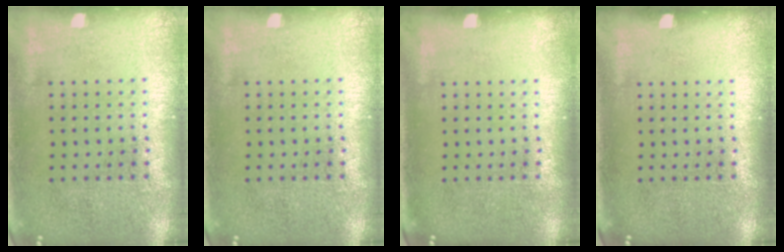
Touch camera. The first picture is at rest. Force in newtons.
{"total": 0.0}
{"total": 0.0}
{"total": 0.0}